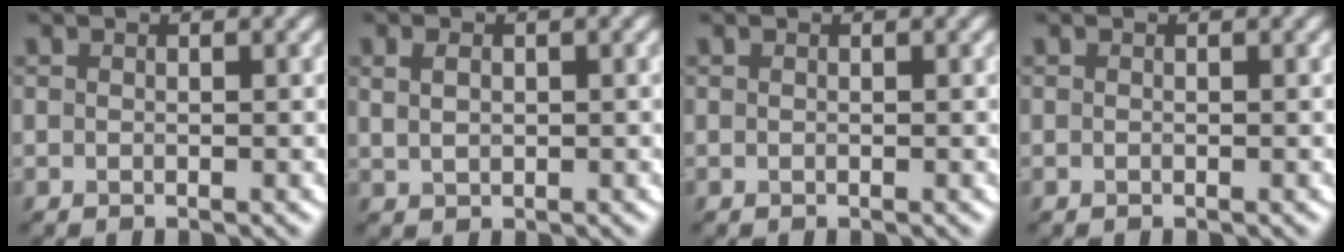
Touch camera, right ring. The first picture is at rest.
{"total": 0.0}
{"total": 0.0}
{"total": 0.0}